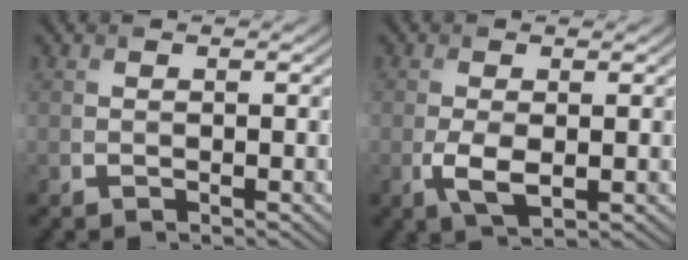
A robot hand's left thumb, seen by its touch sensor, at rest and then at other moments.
{"total": 3.5, "force": [-0.7, 1.6, 3.1], "torque": [-0.074, -0.009, -0.012]}